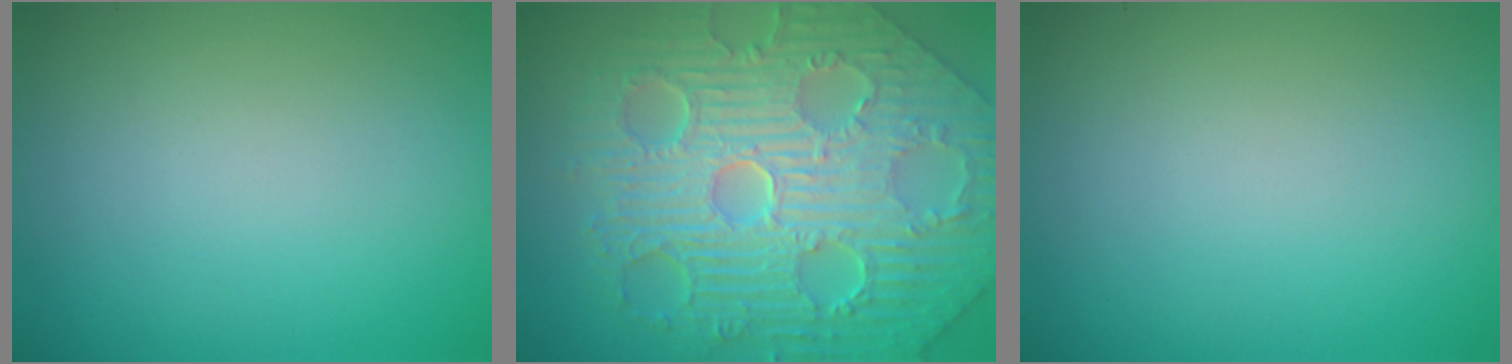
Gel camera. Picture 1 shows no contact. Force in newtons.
{"total": 12.3, "press": 8.2, "slide": 9.2}
{"total": 0.0}